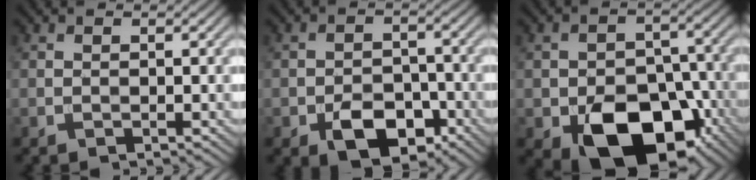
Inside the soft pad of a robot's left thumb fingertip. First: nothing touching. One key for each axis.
{"total": 5.5, "fx": -2.9, "fy": 3.4, "fz": 3.2, "tx": -0.050, "ty": -0.002, "tz": -0.056}
{"total": 13.1, "fx": -6.4, "fy": 8.4, "fz": 7.7, "tx": -0.128, "ty": -0.024, "tz": -0.101}